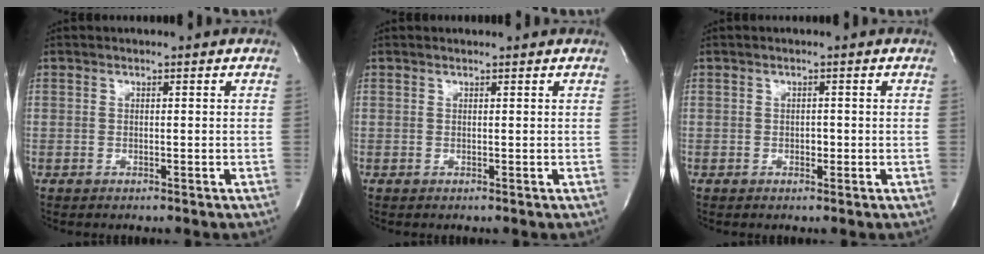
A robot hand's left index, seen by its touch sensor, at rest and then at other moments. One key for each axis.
{"total": 0.5, "fx": 0.5, "fy": 0.0, "fz": 0.0, "tx": -0.006, "ty": 0.004, "tz": 0.010}
{"total": 0.9, "fx": -0.2, "fy": 0.6, "fz": 0.6, "tx": -0.010, "ty": 0.002, "tz": -0.002}